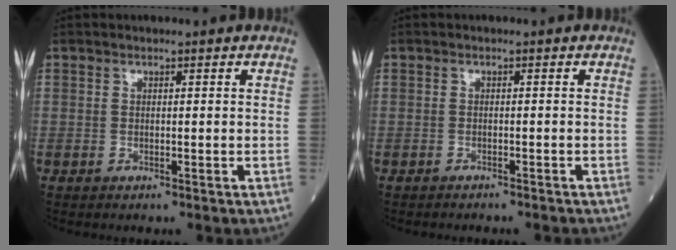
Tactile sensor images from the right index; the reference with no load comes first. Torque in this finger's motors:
{"motor_torque": [0.11, 0.03, -0.02, -0.01]}